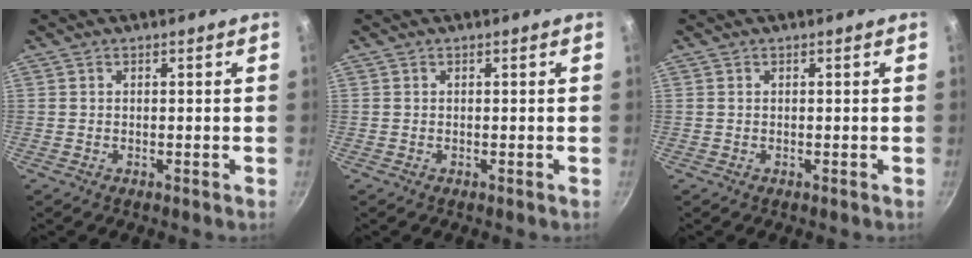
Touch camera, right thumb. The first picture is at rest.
{"total": 0.0}
{"total": 0.0}